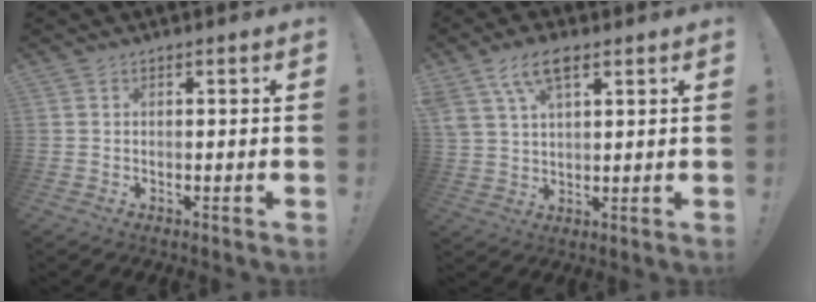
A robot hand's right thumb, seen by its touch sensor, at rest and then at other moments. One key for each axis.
{"total": 9.3, "fx": 5.4, "fy": 4.2, "fz": 6.2, "tx": -0.114, "ty": -0.009, "tz": 0.104}